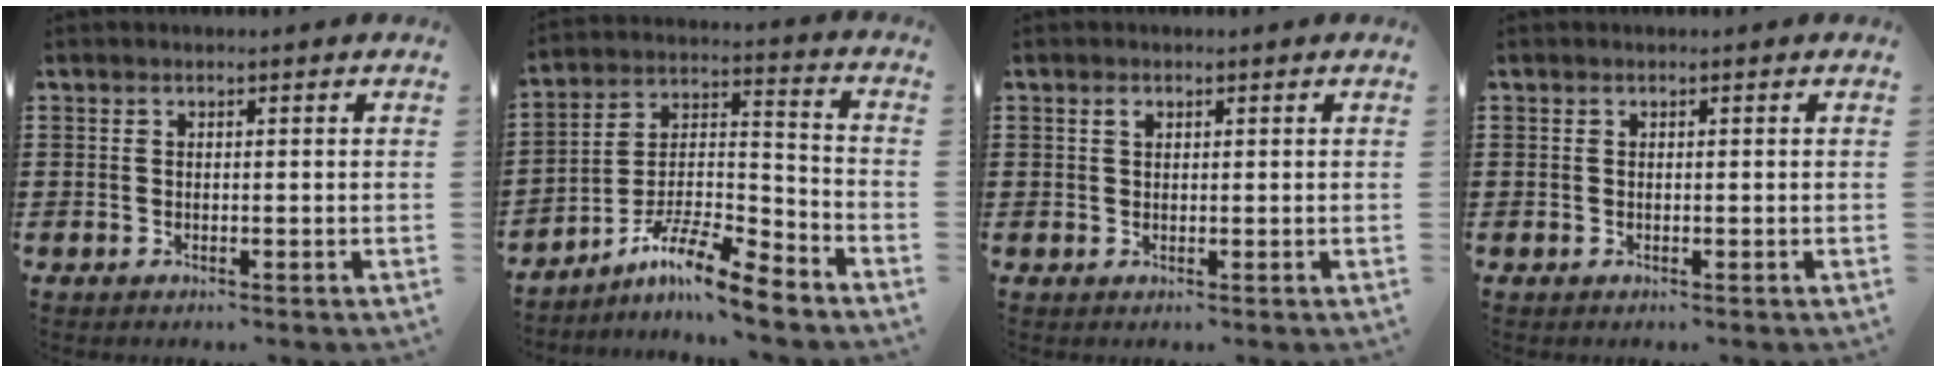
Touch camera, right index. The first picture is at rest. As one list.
[{"total": 9.4, "force": [-7.7, 1.2, 5.4], "torque": [-0.099, 0.009, -0.150]}, {"total": 0.9, "force": [0.5, 0.5, 0.5], "torque": [-0.013, 0.002, 0.009]}, {"total": 0.0}]